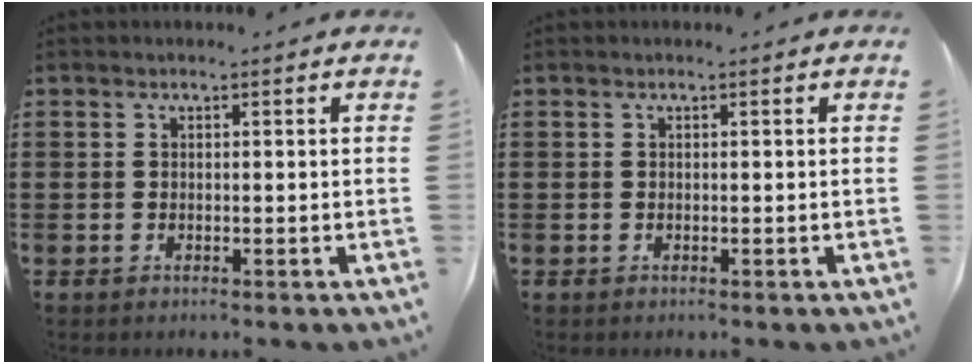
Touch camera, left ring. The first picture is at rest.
{"total": 0.0}